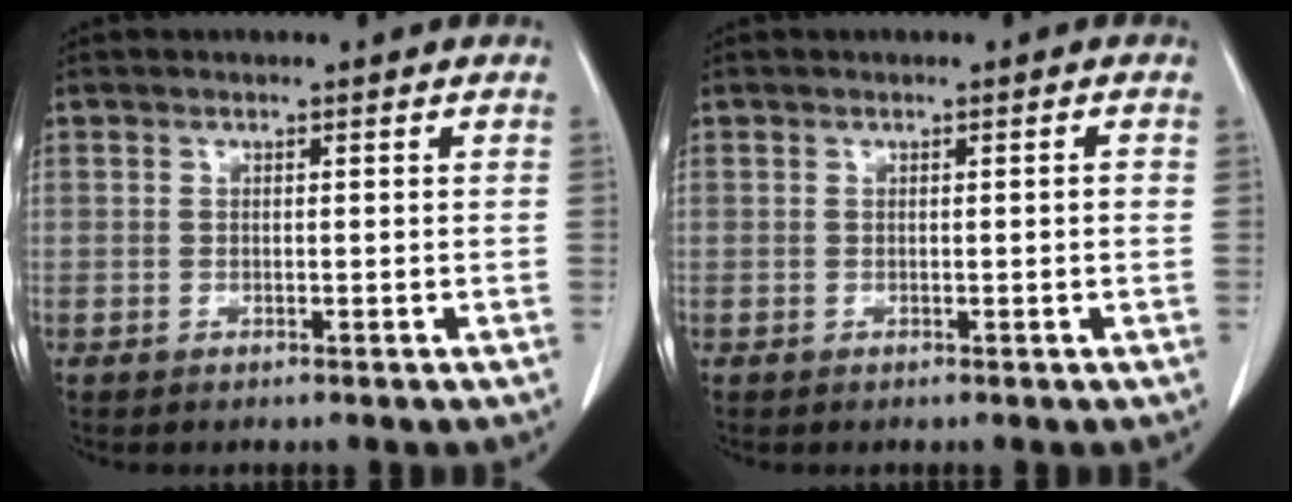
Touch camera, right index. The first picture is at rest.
{"total": 0.6, "force": [0.0, 0.0, 0.6], "torque": [-0.009, 0.000, 0.001]}